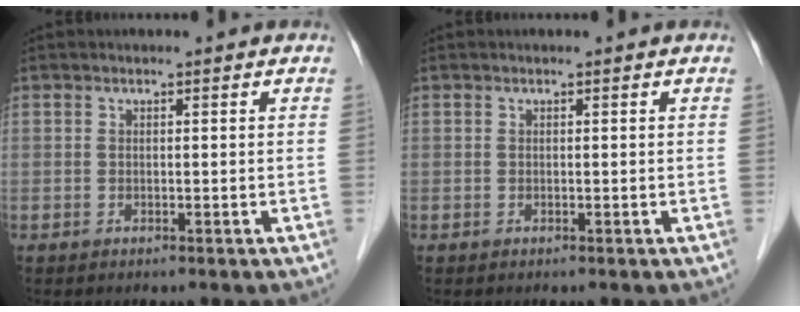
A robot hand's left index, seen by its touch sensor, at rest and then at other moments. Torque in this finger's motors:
{"motor_torque": [0.00, 0.00, 0.00, 0.00]}